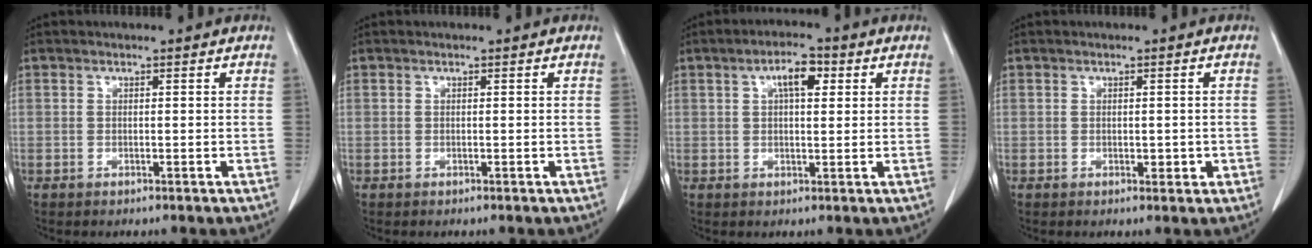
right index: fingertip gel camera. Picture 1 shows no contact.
{"total": 0.0}
{"total": 4.8, "force": [1.8, 1.7, 4.2], "torque": [-0.073, 0.011, 0.028]}
{"total": 1.8, "force": [-0.3, 1.1, 1.4], "torque": [-0.015, 0.002, 0.001]}